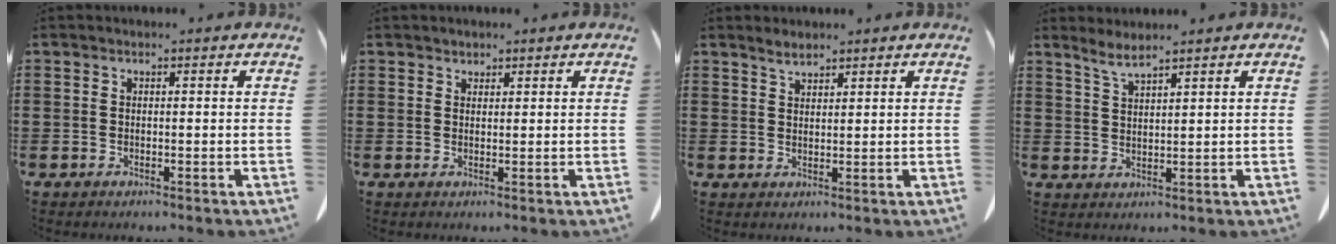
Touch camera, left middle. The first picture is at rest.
{"total": 1.3, "force": [1.2, 0.5, 0.0], "torque": [-0.004, -0.001, 0.025]}
{"total": 2.2, "force": [1.9, 0.5, 0.9], "torque": [-0.023, 0.000, 0.038]}
{"total": 2.9, "force": [2.5, 0.0, 1.5], "torque": [-0.038, -0.003, 0.047]}